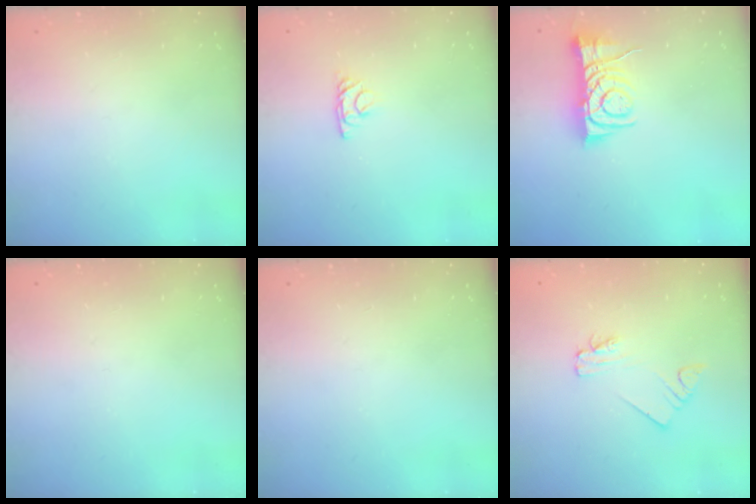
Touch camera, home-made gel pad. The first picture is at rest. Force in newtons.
{"total": 4.3, "press": 4.3, "slide": 0.7}
{"total": 7.6, "press": 7.5, "slide": 1.0}
{"total": 0.0}
{"total": 0.0}
{"total": 2.0, "press": 2.0, "slide": 0.1}